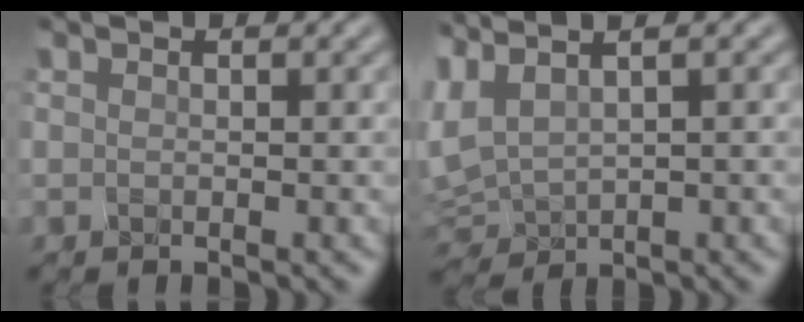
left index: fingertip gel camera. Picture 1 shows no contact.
{"total": 2.0, "force": [1.8, 0.1, 0.8], "torque": [-0.054, 0.015, 0.066]}